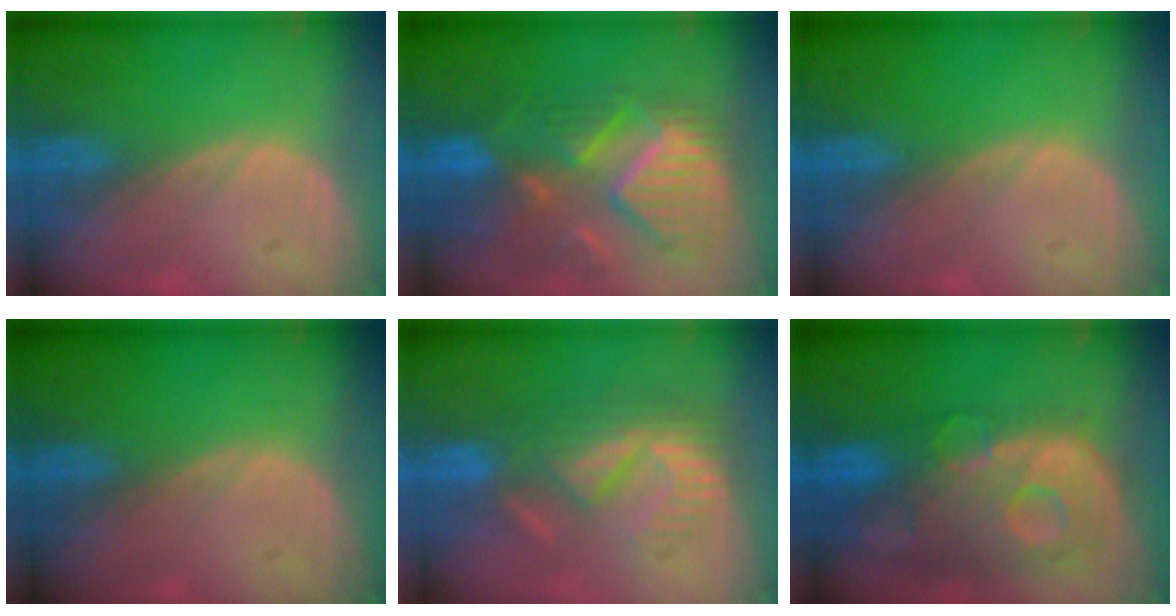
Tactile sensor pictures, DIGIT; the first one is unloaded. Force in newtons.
{"total": 11.4, "press": 10.1, "slide": 5.2}
{"total": 0.0}
{"total": 0.0}
{"total": 9.1, "press": 8.0, "slide": 4.3}
{"total": 13.3, "press": 10.7, "slide": 8.0}